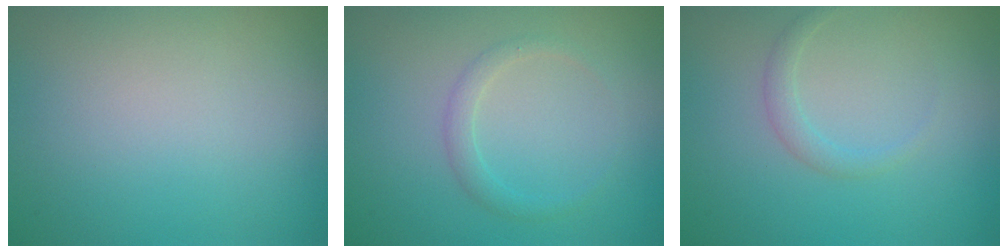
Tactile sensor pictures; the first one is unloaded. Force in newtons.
{"total": 1.4, "press": 1.4, "slide": 0.2}
{"total": 1.2, "press": 1.2, "slide": 0.1}